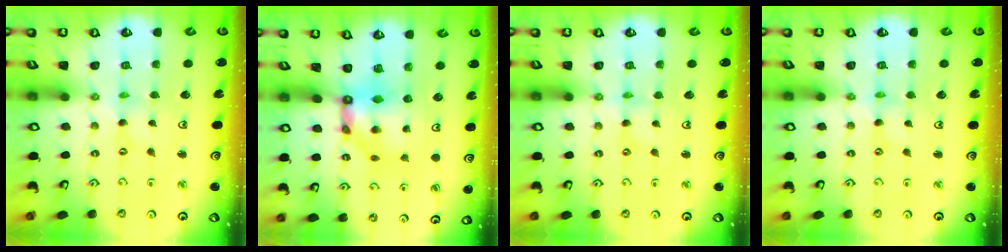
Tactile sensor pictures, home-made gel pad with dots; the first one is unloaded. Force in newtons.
{"total": 7.7, "press": 7.6, "slide": 0.6}
{"total": 1.7, "press": 1.6, "slide": 0.3}
{"total": 1.1, "press": 1.0, "slide": 0.2}